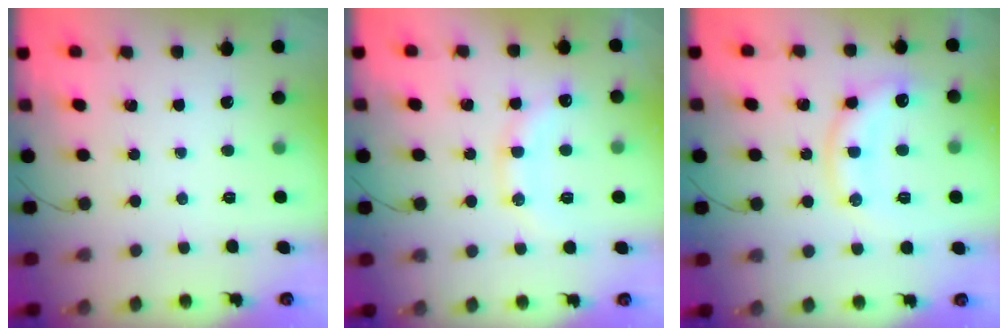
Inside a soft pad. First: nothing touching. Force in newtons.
{"total": 13.5, "press": 13.4, "slide": 1.1}
{"total": 14.7, "press": 14.7, "slide": 1.0}